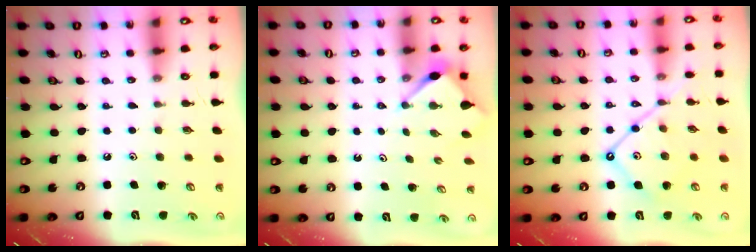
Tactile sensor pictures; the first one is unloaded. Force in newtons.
{"total": 3.2, "press": 3.2, "slide": 0.4}
{"total": 12.2, "press": 12.2, "slide": 1.1}